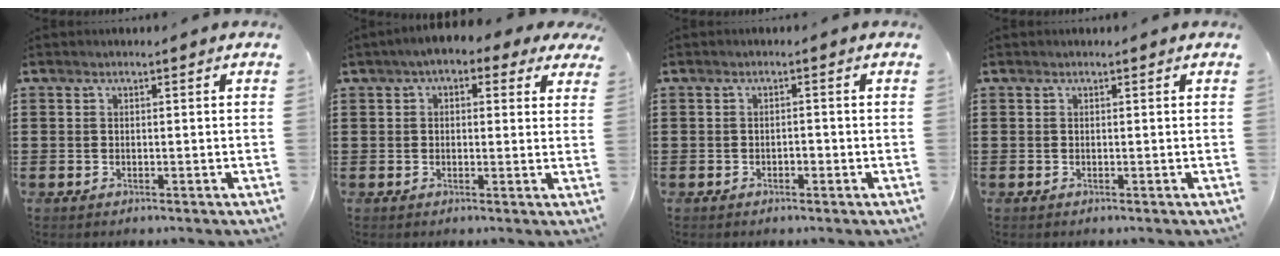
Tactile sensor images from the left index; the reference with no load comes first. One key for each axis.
{"total": 3.3, "fx": 1.7, "fy": 1.5, "fz": 2.3, "tx": -0.052, "ty": 0.006, "tz": 0.026}
{"total": 0.8, "fx": -0.5, "fy": 0.4, "fz": 0.4, "tx": -0.012, "ty": -0.002, "tz": -0.011}
{"total": 0.0}